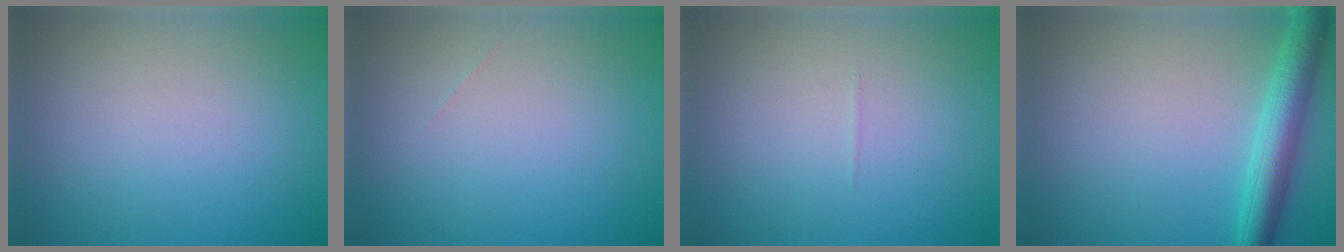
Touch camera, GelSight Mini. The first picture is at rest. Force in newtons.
{"total": 0.0}
{"total": 0.0}
{"total": 4.4, "press": 4.4, "slide": 0.2}